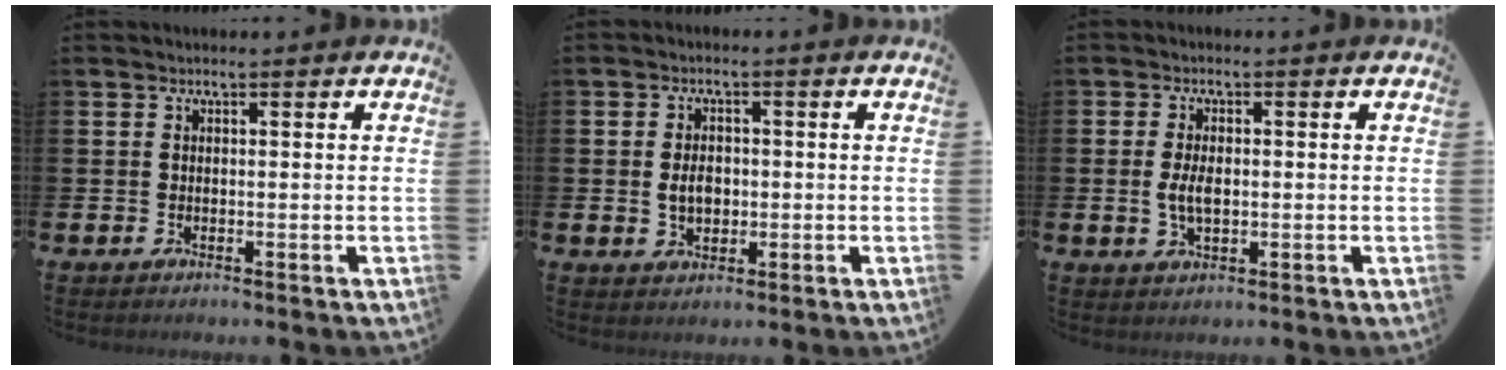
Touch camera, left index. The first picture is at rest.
{"total": 3.3, "force": [0.0, 2.3, 2.3], "torque": [-0.025, -0.001, -0.007]}
{"total": 3.6, "force": [0.0, 1.8, 3.0], "torque": [-0.052, -0.002, -0.008]}